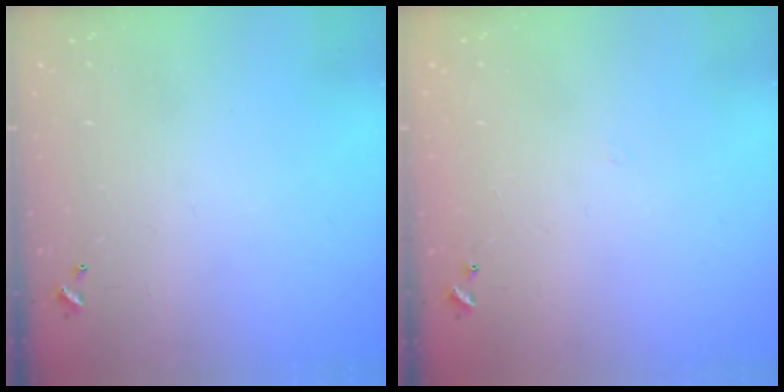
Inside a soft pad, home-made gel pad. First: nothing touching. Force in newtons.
{"total": 3.8, "press": 3.8, "slide": 0.5}